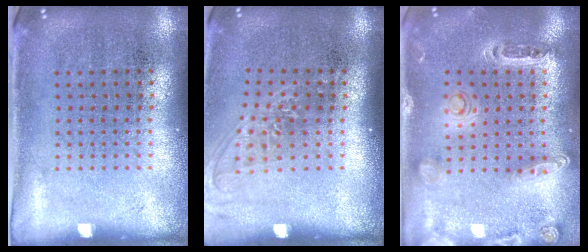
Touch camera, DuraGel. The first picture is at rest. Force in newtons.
{"total": 1.4, "press": 1.1, "slide": 0.8}
{"total": 1.4, "press": 1.4, "slide": 0.3}